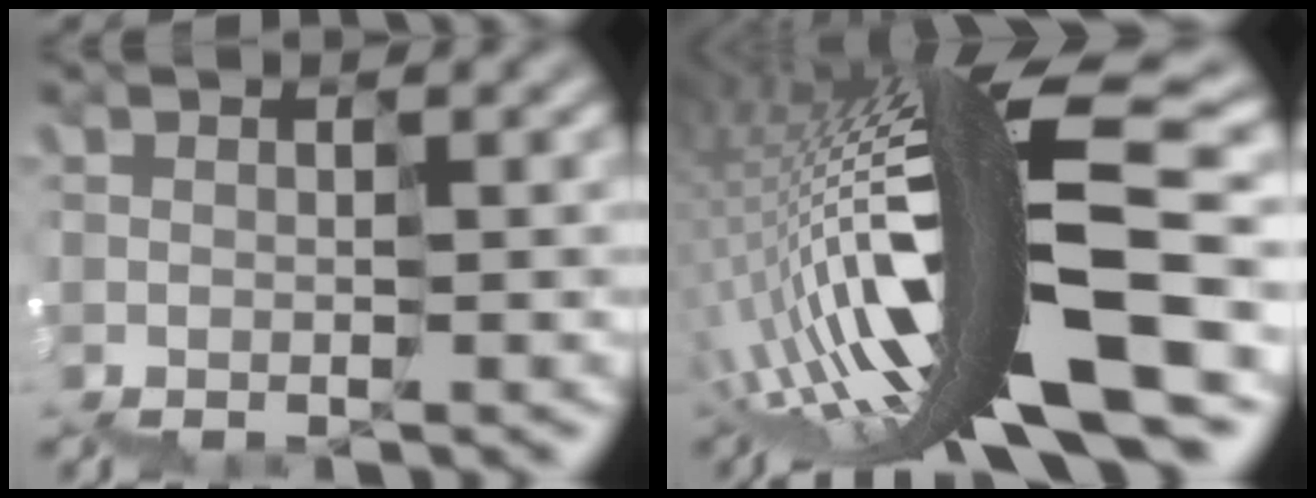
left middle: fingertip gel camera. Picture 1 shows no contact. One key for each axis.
{"total": 15.2, "fx": -2.1, "fy": 2.8, "fz": 14.8, "tx": -0.268, "ty": 0.049, "tz": -0.039}